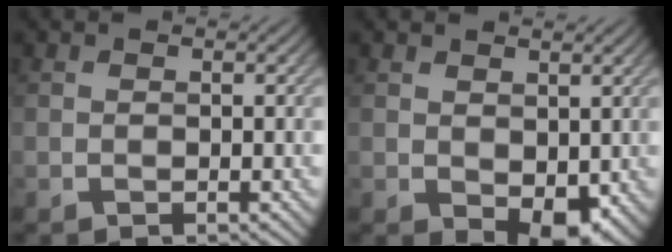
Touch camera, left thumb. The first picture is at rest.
{"total": 4.7, "force": [-0.1, 3.0, 3.6], "torque": [-0.060, -0.019, 0.010]}